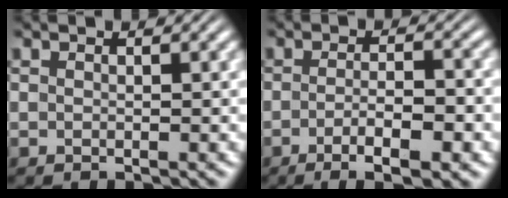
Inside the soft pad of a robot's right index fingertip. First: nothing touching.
{"total": 4.7, "force": [-2.9, 0.9, 3.5], "torque": [-0.052, -0.011, -0.048]}